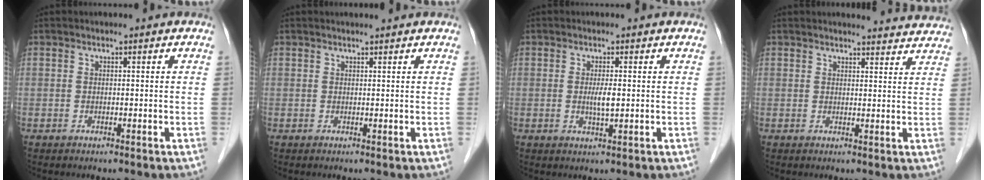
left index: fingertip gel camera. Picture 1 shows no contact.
{"total": 1.3, "force": [1.2, -0.1, 0.5], "torque": [-0.006, 0.005, 0.020]}
{"total": 2.2, "force": [-0.1, 0.2, 2.2], "torque": [-0.046, -0.007, -0.002]}
{"total": 8.5, "force": [8.4, 0.8, 1.1], "torque": [0.004, -0.013, 0.073]}